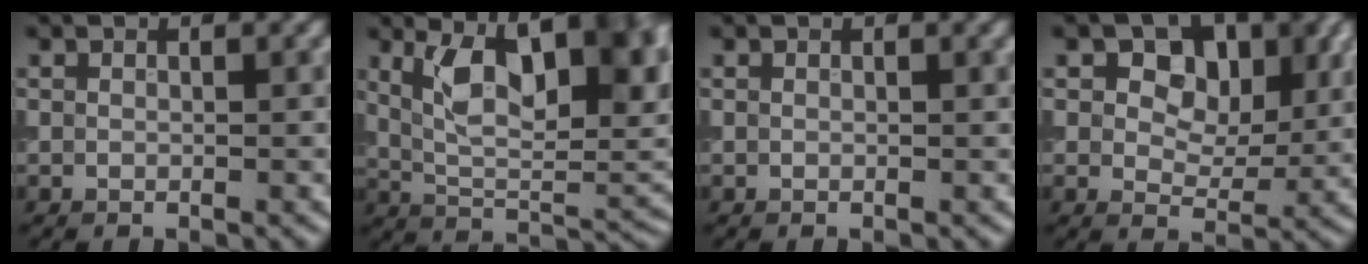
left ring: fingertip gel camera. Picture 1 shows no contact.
{"total": 12.5, "force": [3.8, 5.7, 10.4], "torque": [-0.151, 0.001, 0.070]}
{"total": 0.0}
{"total": 7.1, "force": [2.5, 4.7, 4.7], "torque": [-0.058, 0.000, 0.028]}